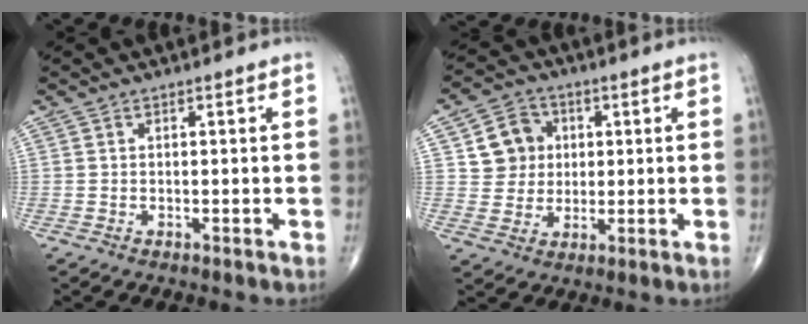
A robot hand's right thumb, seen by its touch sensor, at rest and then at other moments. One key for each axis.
{"total": 8.3, "fx": 1.9, "fy": 7.6, "fz": 2.9, "tx": -0.014, "ty": -0.002, "tz": 0.033}